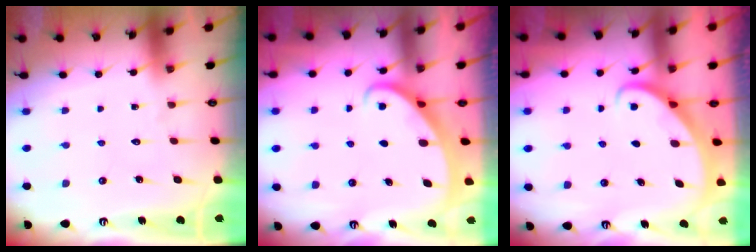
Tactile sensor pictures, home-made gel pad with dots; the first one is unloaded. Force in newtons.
{"total": 2.3, "press": 2.3, "slide": 0.2}
{"total": 2.9, "press": 2.9, "slide": 0.2}